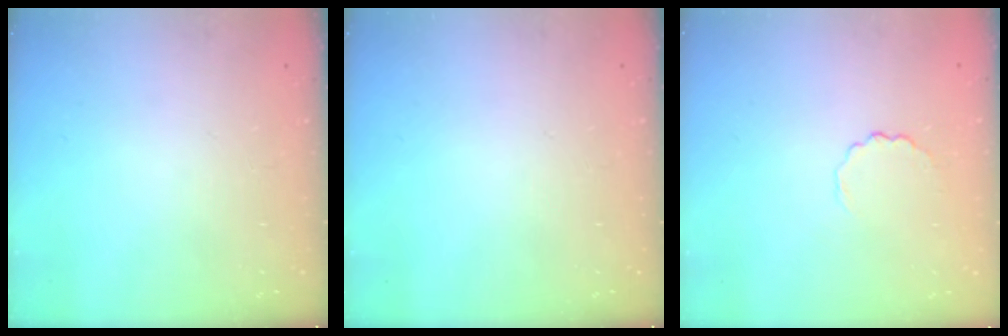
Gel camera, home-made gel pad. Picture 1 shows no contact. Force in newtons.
{"total": 0.0}
{"total": 2.8, "press": 2.5, "slide": 1.1}